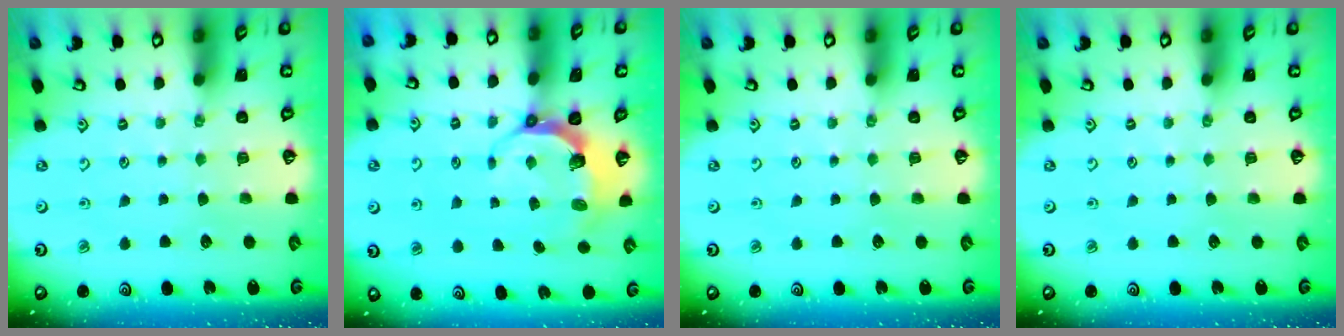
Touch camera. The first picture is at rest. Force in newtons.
{"total": 7.4, "press": 6.2, "slide": 4.1}
{"total": 0.0}
{"total": 0.0}